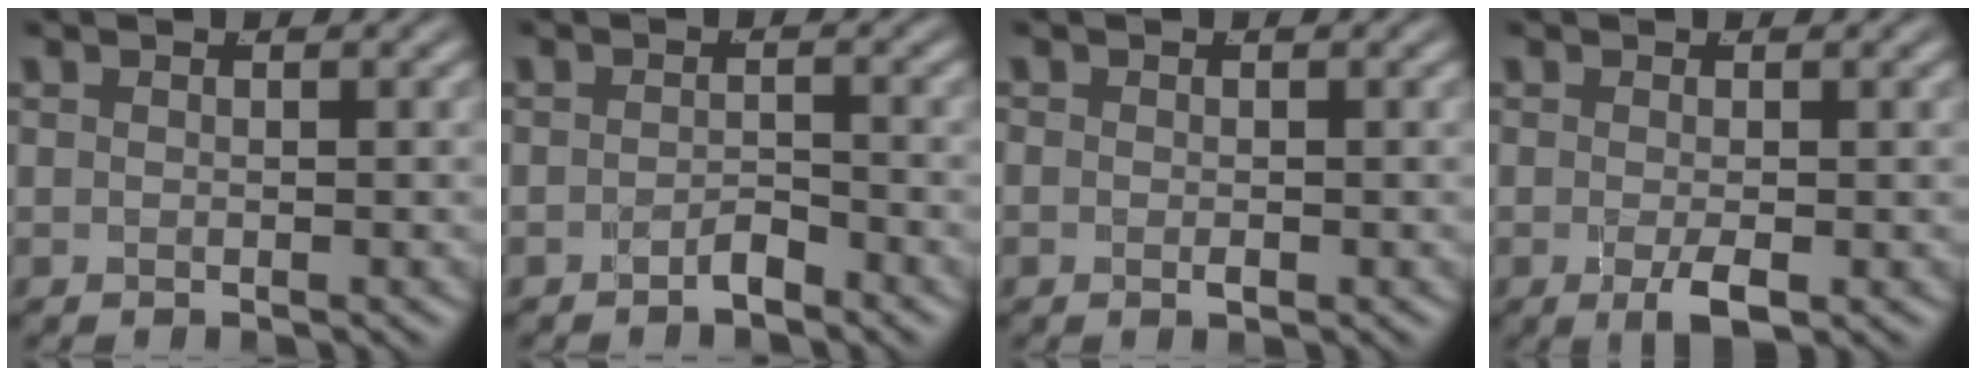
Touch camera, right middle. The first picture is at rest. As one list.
[{"total": 1.6, "force": [-1.5, 0.1, 0.6], "torque": [-0.005, -0.002, -0.027]}, {"total": 1.1, "force": [-0.4, 0.9, 0.7], "torque": [-0.019, -0.006, -0.005]}, {"total": 2.2, "force": [-1.0, 0.3, 2.0], "torque": [-0.035, -0.011, -0.013]}]